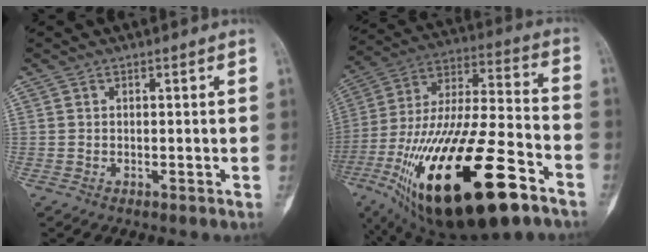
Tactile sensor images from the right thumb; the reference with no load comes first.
{"total": 34.9, "force": [-16.9, 12.4, 28.0], "torque": [-0.528, 0.039, -0.279]}